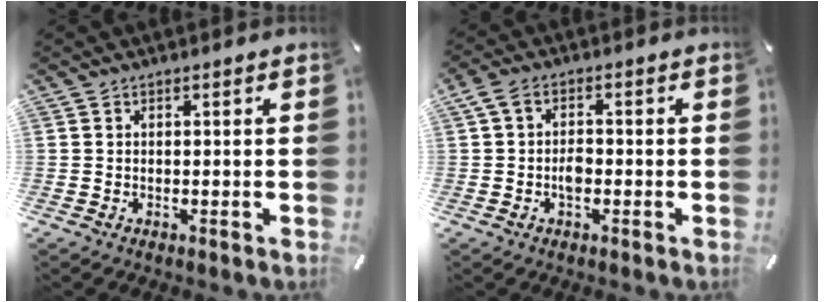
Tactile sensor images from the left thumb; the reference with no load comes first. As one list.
[{"total": 4.1, "force": [-0.7, 2.6, 3.0], "torque": [-0.055, 0.011, -0.014]}]